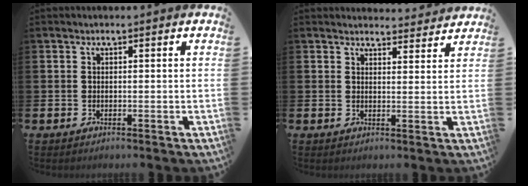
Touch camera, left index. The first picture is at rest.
{"total": 3.2, "force": [3.1, 0.5, -0.1], "torque": [0.004, -0.021, 0.055]}